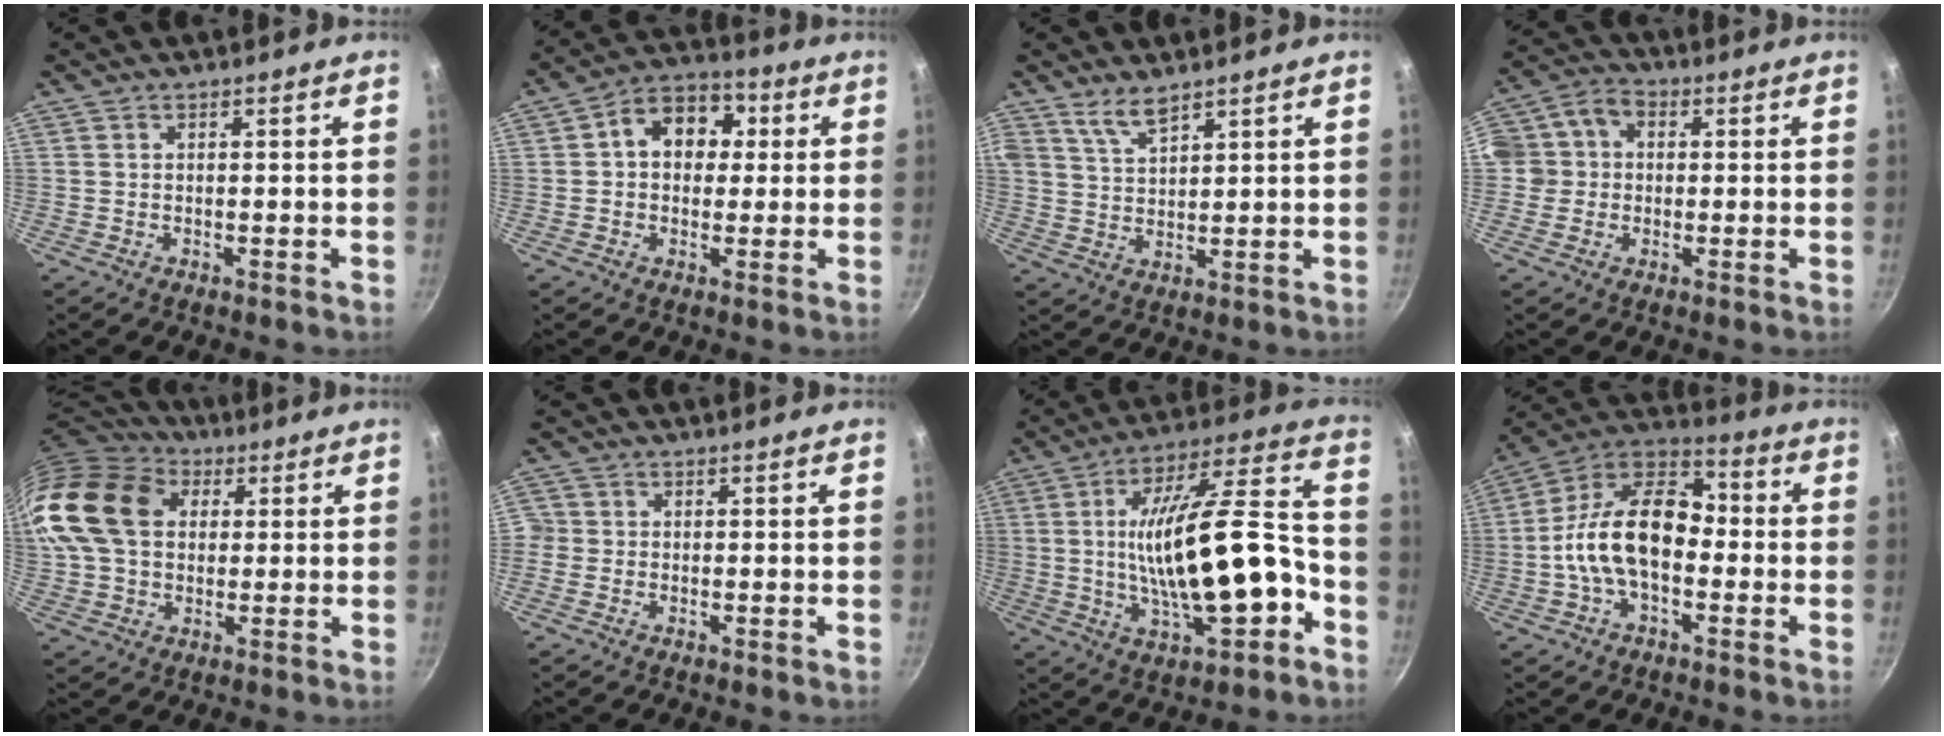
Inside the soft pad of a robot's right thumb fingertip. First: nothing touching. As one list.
[{"total": 10.6, "force": [1.9, 8.2, 6.5], "torque": [-0.052, 0.020, 0.012]}, {"total": 4.6, "force": [3.7, 1.5, 2.3], "torque": [-0.043, -0.025, 0.077]}, {"total": 7.7, "force": [0.1, 6.8, 3.5], "torque": [-0.034, 0.016, -0.017]}, {"total": 19.9, "force": [4.2, 14.5, 13.0], "torque": [-0.252, 0.028, 0.066]}, {"total": 2.2, "force": [-0.7, 2.1, 0.4], "torque": [0.002, 0.007, -0.018]}, {"total": 22.0, "force": [-4.4, 8.4, 19.9], "torque": [-0.306, 0.052, -0.058]}, {"total": 17.9, "force": [-2.2, 11.2, 13.7], "torque": [-0.207, 0.050, -0.062]}]